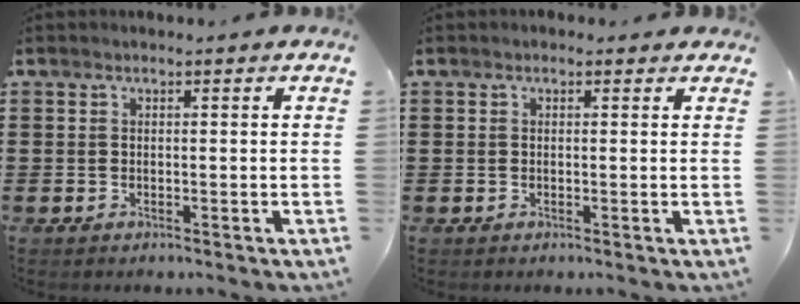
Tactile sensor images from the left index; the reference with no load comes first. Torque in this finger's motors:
{"motor_torque": [2.14, 0.00, 0.05, -0.06]}